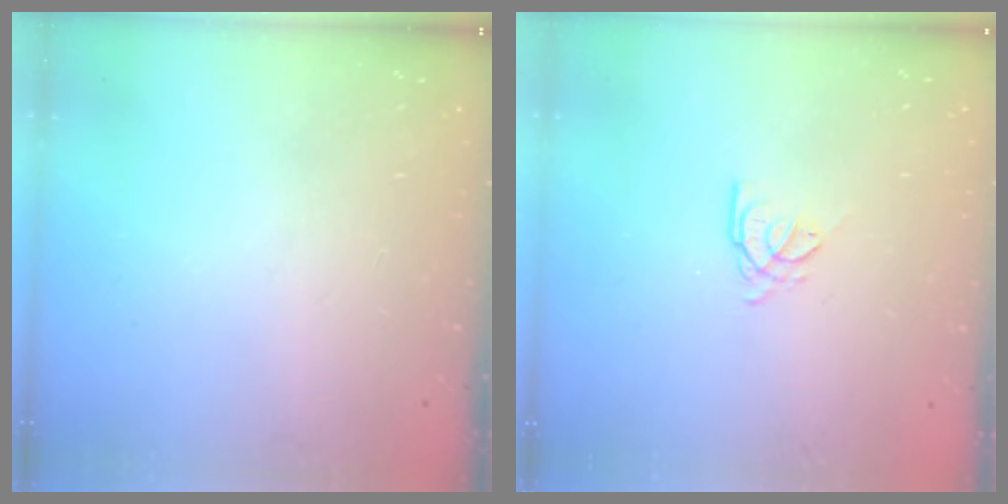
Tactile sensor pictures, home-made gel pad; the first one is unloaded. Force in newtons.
{"total": 0.9, "press": 0.8, "slide": 0.2}